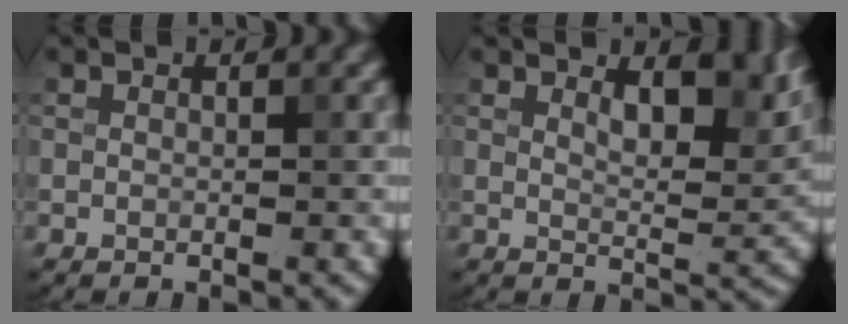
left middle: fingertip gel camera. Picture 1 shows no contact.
{"total": 5.2, "force": [2.7, 2.1, 3.9], "torque": [-0.055, -0.009, 0.041]}